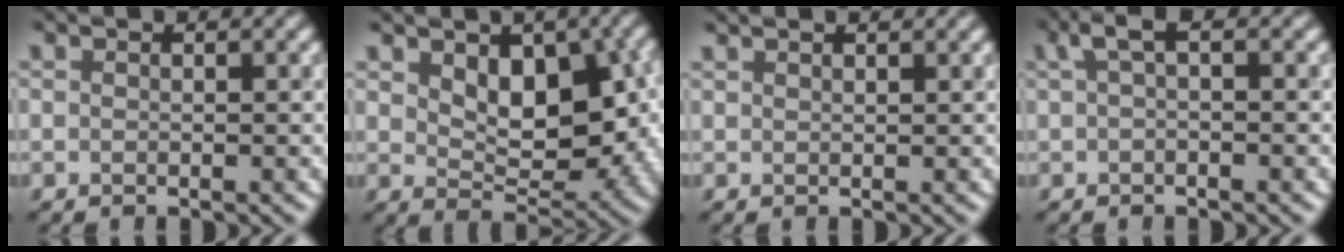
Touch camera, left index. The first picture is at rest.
{"total": 6.6, "force": [1.4, 3.9, 5.1], "torque": [-0.071, -0.009, 0.034]}
{"total": 0.9, "force": [0.9, -0.1, 0.0], "torque": [0.000, 0.003, 0.013]}
{"total": 1.5, "force": [0.4, 0.2, 1.4], "torque": [-0.024, 0.014, 0.009]}